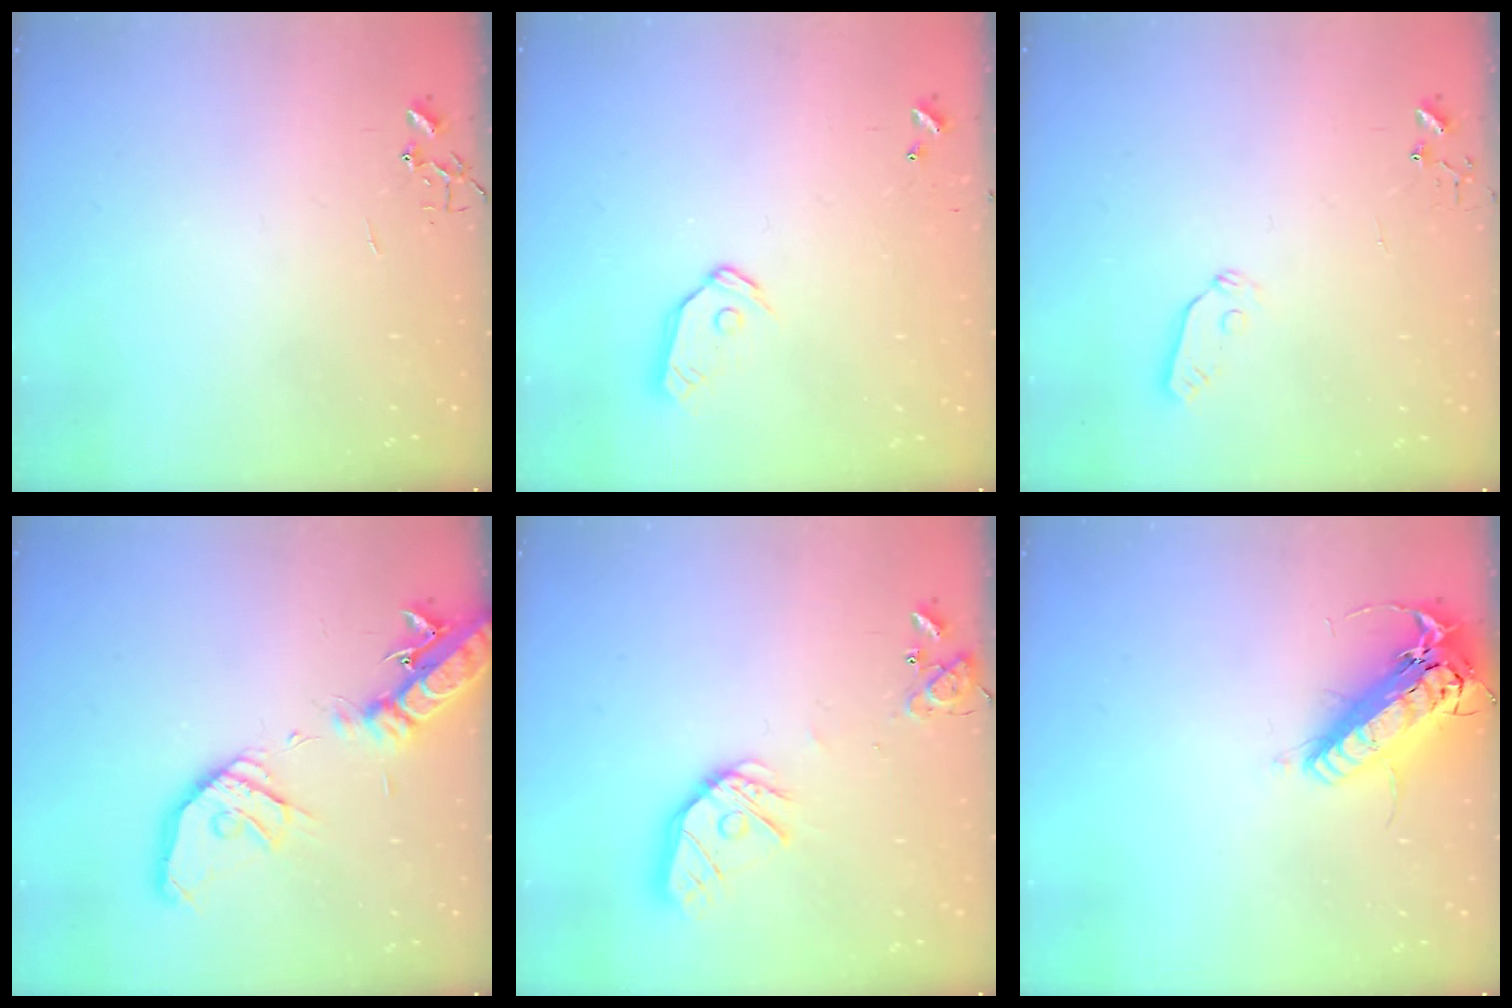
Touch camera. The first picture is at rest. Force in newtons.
{"total": 9.2, "press": 9.2, "slide": 1.0}
{"total": 3.8, "press": 3.8, "slide": 0.6}
{"total": 20.7, "press": 20.4, "slide": 3.6}
{"total": 15.4, "press": 15.3, "slide": 2.1}
{"total": 19.5, "press": 19.1, "slide": 3.7}